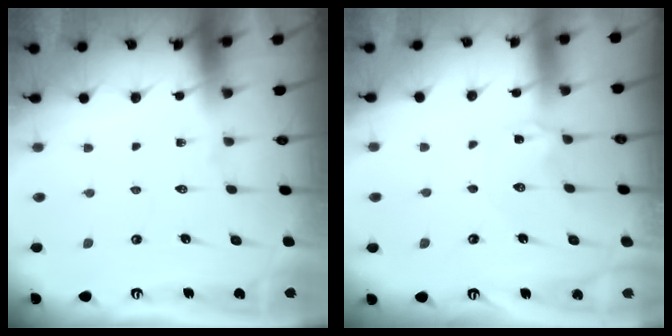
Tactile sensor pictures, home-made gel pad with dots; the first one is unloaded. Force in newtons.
{"total": 1.6, "press": 1.6, "slide": 0.3}